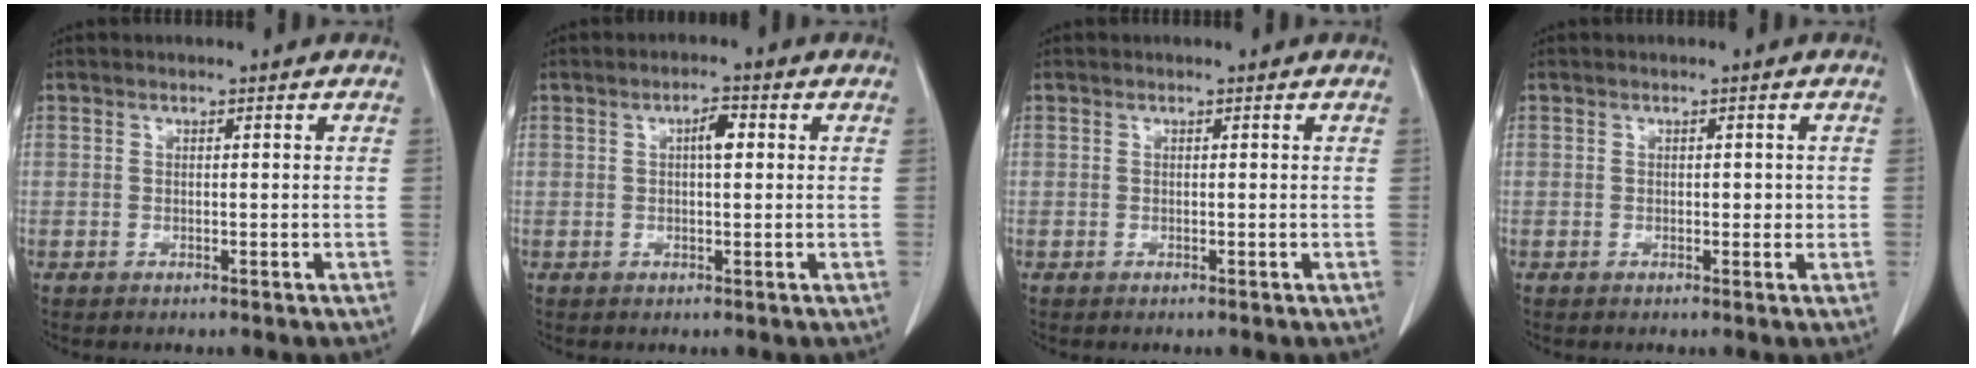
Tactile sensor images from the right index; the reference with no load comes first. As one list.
[{"total": 2.7, "force": [0.6, 0.8, 2.5], "torque": [-0.044, 0.006, 0.008]}, {"total": 0.0}, {"total": 1.4, "force": [0.0, 1.0, 1.1], "torque": [-0.011, 0.004, 0.000]}]